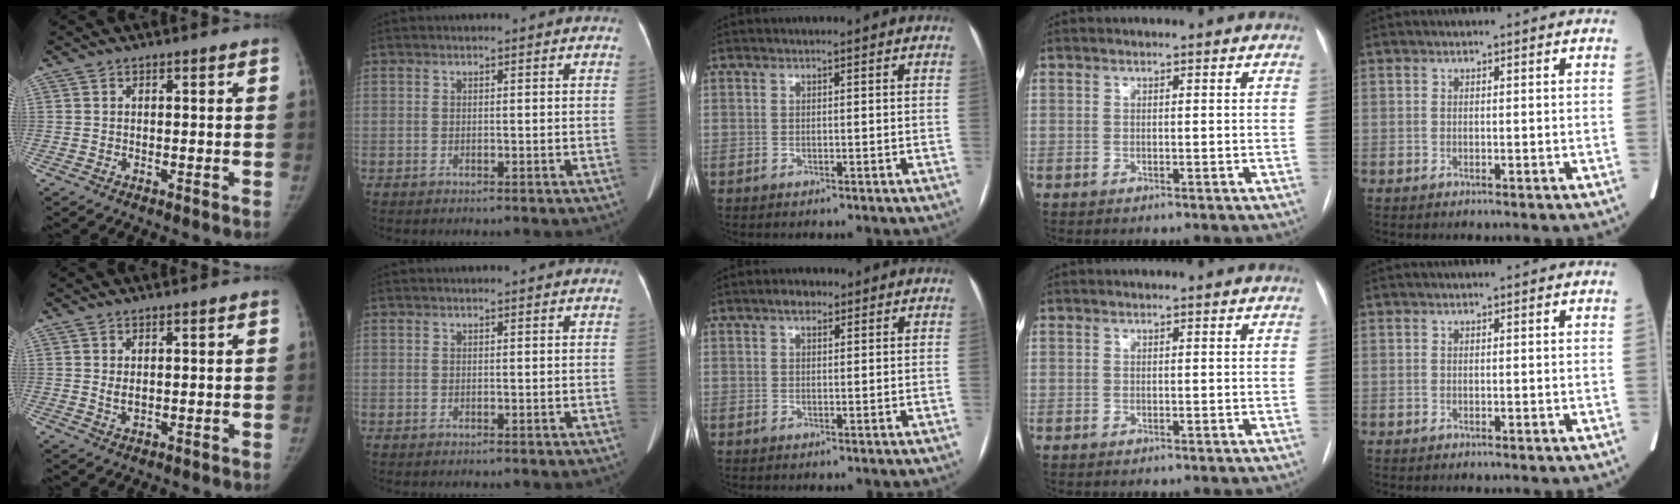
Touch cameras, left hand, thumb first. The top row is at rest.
{"thumb": {"total": 1.7, "force": [0.5, 1.0, 1.3], "torque": [-0.017, -0.006, 0.012]}, "middle": {"total": 2.2, "force": [1.4, 1.2, 1.2], "torque": [-0.023, 0.010, 0.021]}}